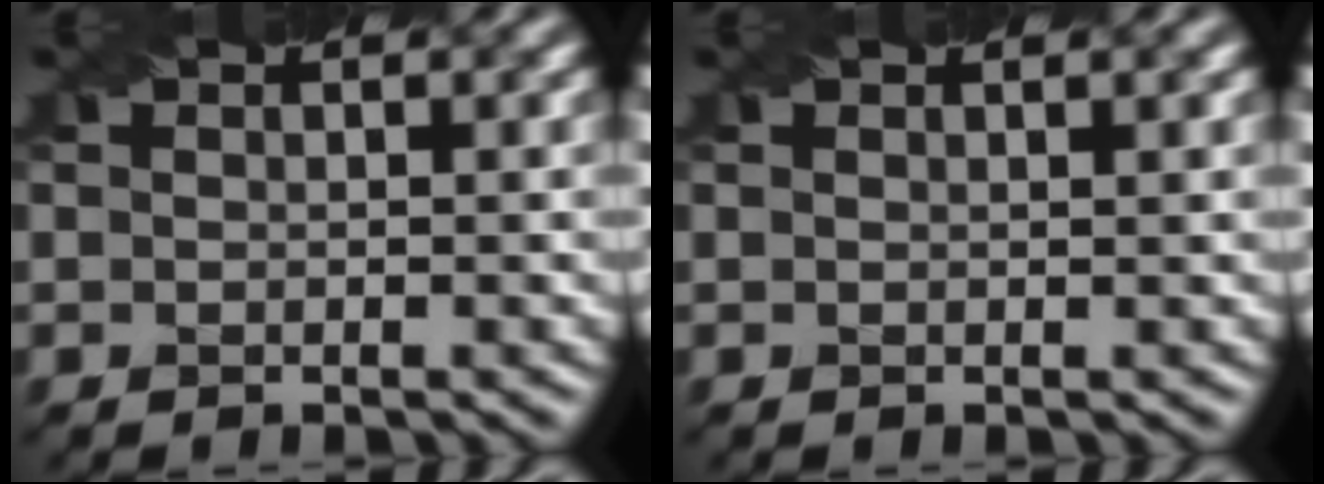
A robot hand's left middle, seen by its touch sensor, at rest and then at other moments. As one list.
[{"total": 1.1, "force": [0.7, 0.2, 0.7], "torque": [-0.010, 0.000, 0.006]}]